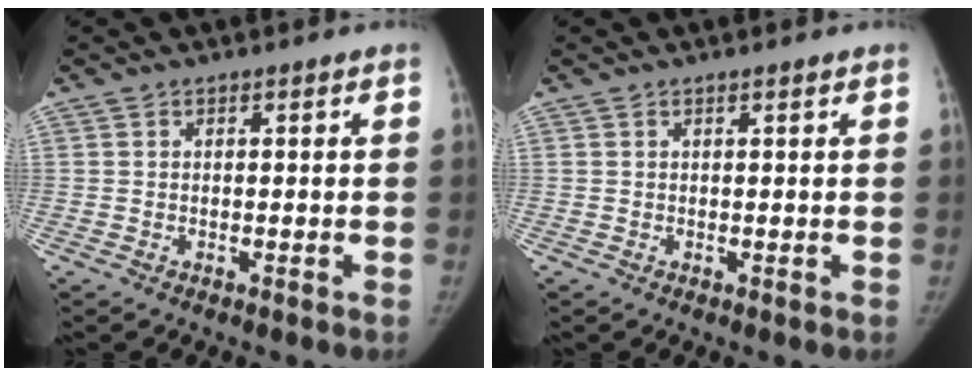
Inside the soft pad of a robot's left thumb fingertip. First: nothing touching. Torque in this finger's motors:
{"motor_torque": [-0.10, -0.11, -0.35, 0.17, -0.03]}